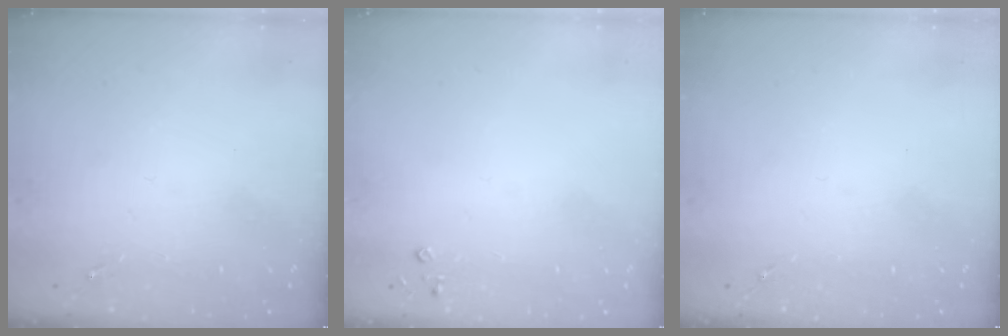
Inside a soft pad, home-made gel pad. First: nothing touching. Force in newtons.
{"total": 2.2, "press": 2.2, "slide": 0.3}
{"total": 0.0}